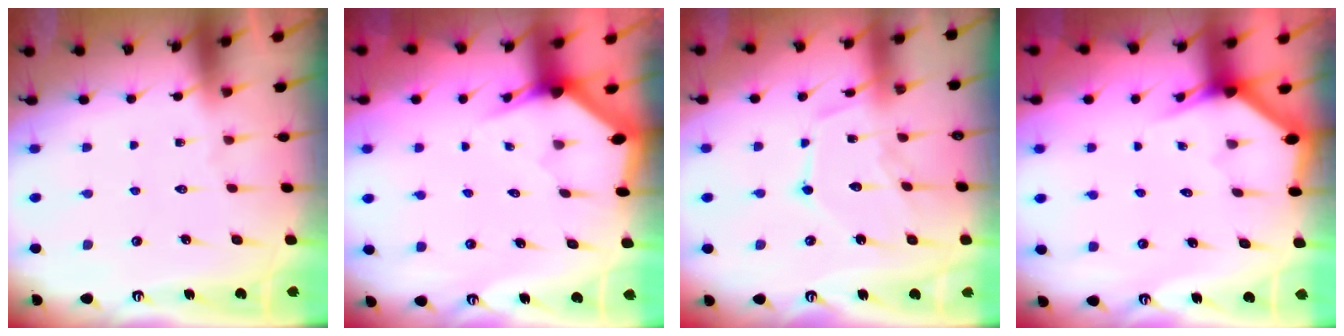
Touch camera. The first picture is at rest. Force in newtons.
{"total": 2.9, "press": 2.9, "slide": 0.1}
{"total": 12.8, "press": 12.7, "slide": 1.0}
{"total": 3.0, "press": 3.0, "slide": 0.1}